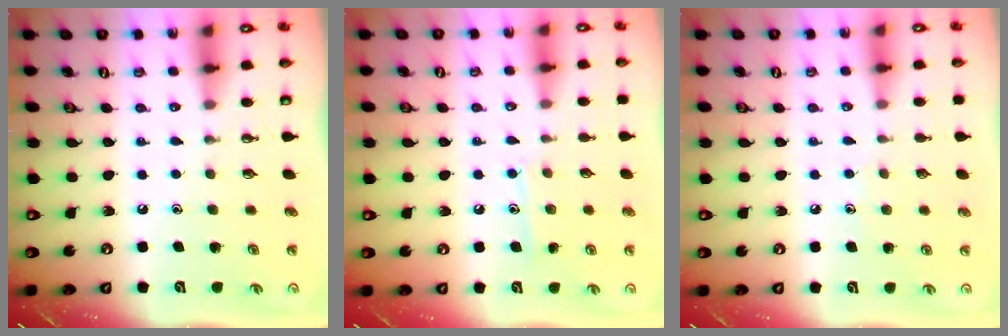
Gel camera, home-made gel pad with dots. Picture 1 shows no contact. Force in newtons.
{"total": 7.8, "press": 7.8, "slide": 0.0}
{"total": 3.6, "press": 3.6, "slide": 0.3}